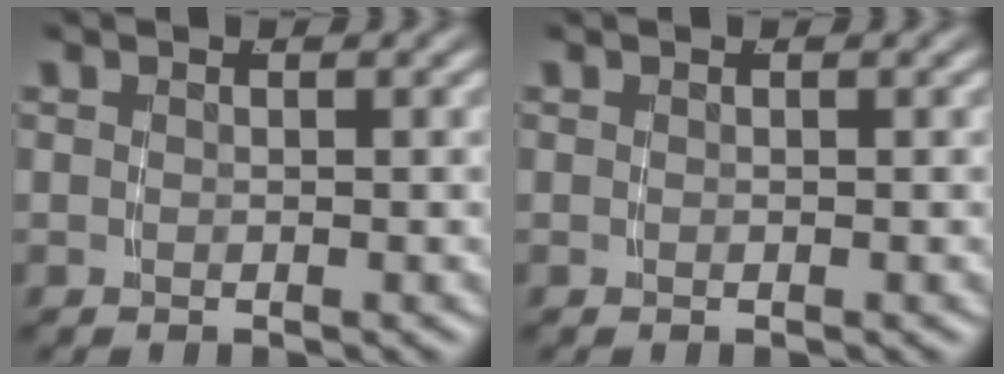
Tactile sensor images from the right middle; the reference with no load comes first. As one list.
[{"total": 0.0}]